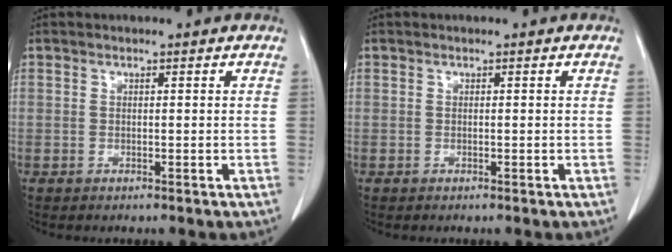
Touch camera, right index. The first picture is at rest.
{"total": 0.0}